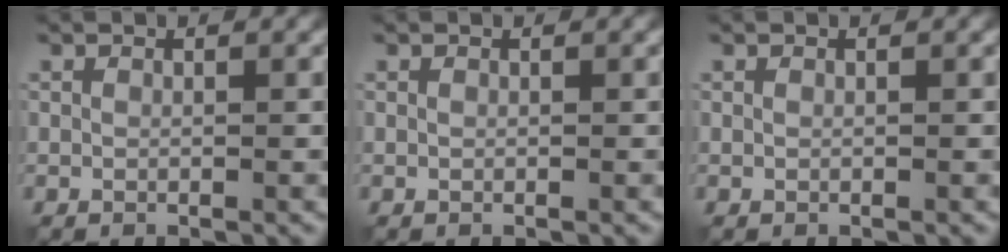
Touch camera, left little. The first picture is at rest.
{"total": 0.0}
{"total": 0.0}